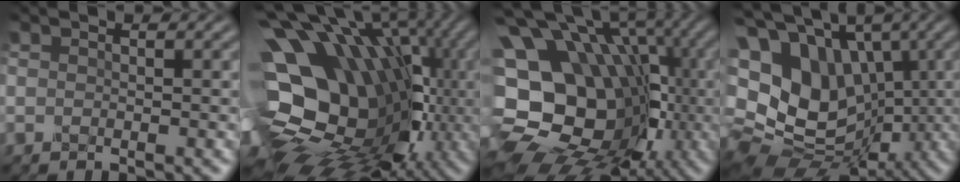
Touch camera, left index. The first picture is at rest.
{"total": 19.4, "force": [-0.3, 14.2, 13.1], "torque": [-0.217, -0.033, 0.031]}
{"total": 19.2, "force": [-1.1, 15.3, 11.5], "torque": [-0.169, 0.019, -0.021]}
{"total": 18.8, "force": [3.3, 15.1, 10.7], "torque": [-0.259, 0.016, 0.071]}